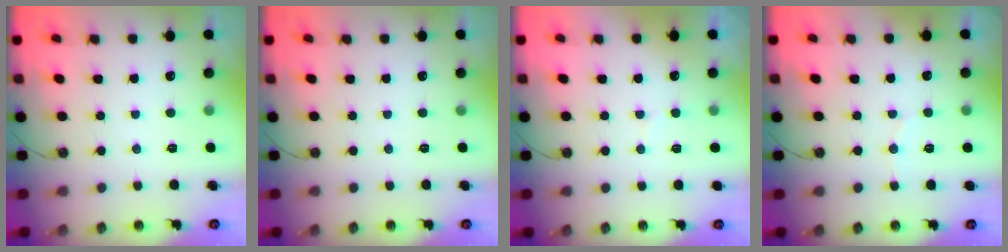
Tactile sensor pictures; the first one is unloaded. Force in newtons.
{"total": 0.0}
{"total": 5.3, "press": 5.3, "slide": 0.4}
{"total": 4.2, "press": 3.9, "slide": 1.6}